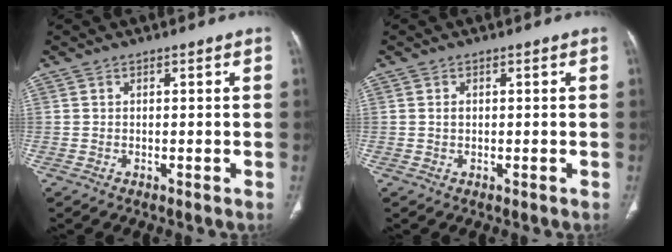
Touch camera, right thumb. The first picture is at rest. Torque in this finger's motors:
{"motor_torque": [-0.16, -0.05, 0.38, 0.02, 0.10]}